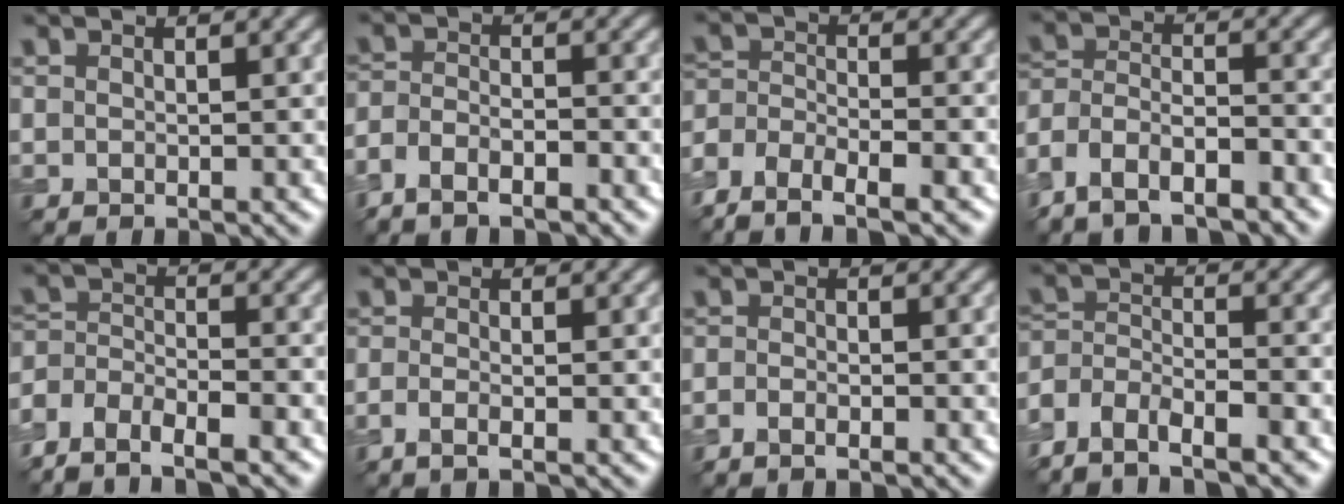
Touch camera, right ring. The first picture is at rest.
{"total": 3.5, "force": [-2.8, 1.3, 1.7], "torque": [-0.027, -0.003, -0.055]}
{"total": 6.6, "force": [-5.3, 2.6, 2.9], "torque": [-0.039, -0.002, -0.093]}
{"total": 5.8, "force": [-4.8, 2.3, 2.3], "torque": [-0.040, -0.007, -0.097]}
{"total": 5.8, "force": [-5.0, 2.2, 1.9], "torque": [-0.024, -0.003, -0.089]}
{"total": 1.0, "force": [-0.5, 0.0, 0.9], "torque": [-0.017, -0.002, -0.012]}
{"total": 1.1, "force": [-0.9, 0.4, 0.4], "torque": [-0.008, 0.000, -0.020]}
{"total": 5.7, "force": [-4.9, 2.0, 2.0], "torque": [-0.027, -0.003, -0.088]}